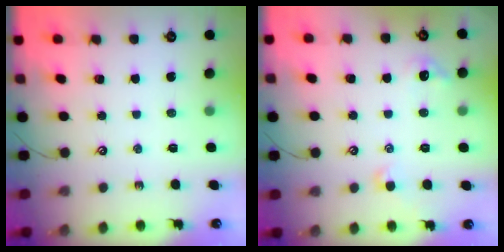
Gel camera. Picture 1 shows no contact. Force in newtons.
{"total": 1.9, "press": 1.9, "slide": 0.4}